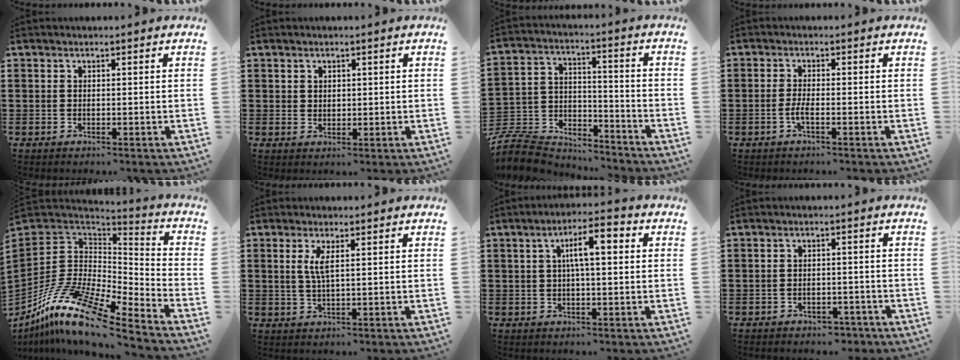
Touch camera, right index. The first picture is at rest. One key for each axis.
{"total": 1.5, "fx": 1.0, "fy": 1.1, "fz": 0.2, "tx": -0.008, "ty": 0.006, "tz": 0.018}
{"total": 9.3, "fx": -8.7, "fy": 2.7, "fz": 2.0, "tx": -0.058, "ty": 0.014, "tz": -0.174}
{"total": 2.3, "fx": -1.0, "fy": 0.2, "fz": 2.1, "tx": -0.053, "ty": -0.009, "tz": -0.023}
{"total": 15.7, "fx": -10.8, "fy": 4.8, "fz": 10.4, "tx": -0.232, "ty": 0.017, "tz": -0.208}
{"total": 3.0, "fx": 0.8, "fy": 0.5, "fz": 2.8, "tx": -0.060, "ty": 0.002, "tz": 0.013}
{"total": 6.2, "fx": 0.9, "fy": 1.5, "fz": 5.9, "tx": -0.105, "ty": 0.006, "tz": 0.011}
{"total": 2.3, "fx": -2.3, "fy": 0.6, "fz": 0.1, "tx": -0.009, "ty": -0.001, "tz": -0.047}